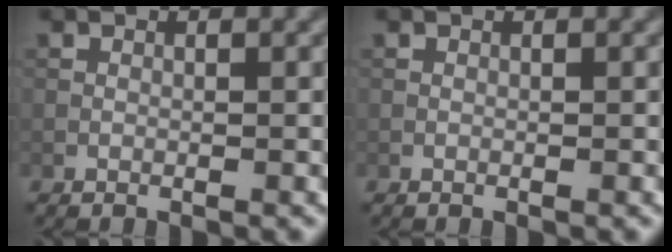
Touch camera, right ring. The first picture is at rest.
{"total": 0.0}